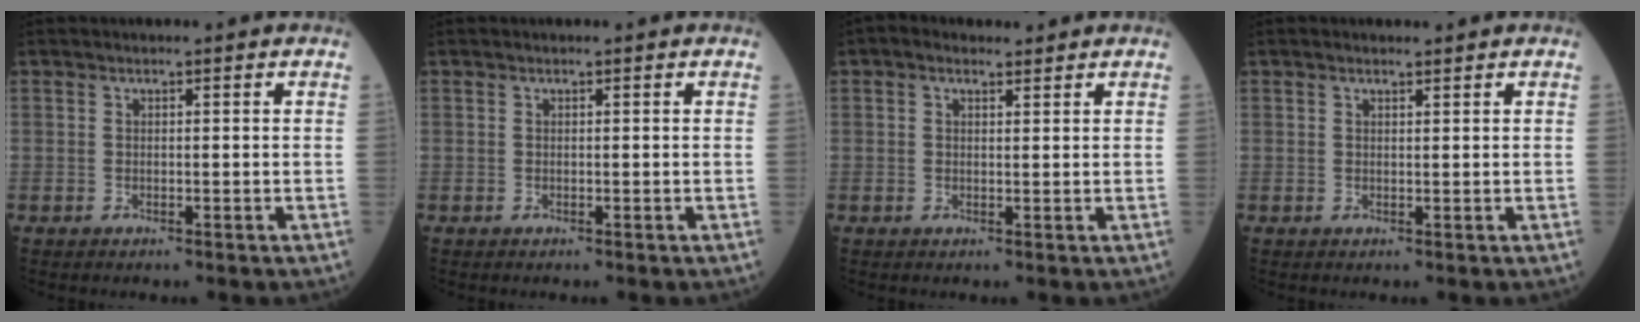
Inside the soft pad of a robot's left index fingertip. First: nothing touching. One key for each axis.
{"total": 0.0}
{"total": 2.1, "fx": 1.4, "fy": 1.1, "fz": 1.1, "tx": -0.029, "ty": 0.016, "tz": 0.022}
{"total": 1.0, "fx": 0.9, "fy": 0.1, "fz": 0.3, "tx": -0.009, "ty": 0.002, "tz": 0.016}